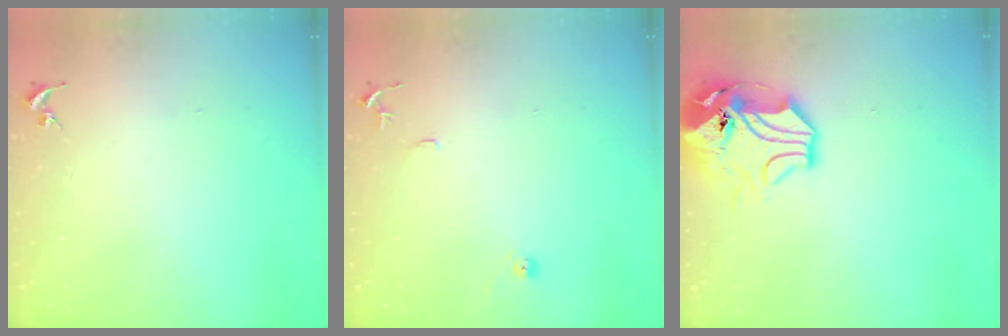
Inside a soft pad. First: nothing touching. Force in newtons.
{"total": 9.1, "press": 9.1, "slide": 0.8}
{"total": 13.8, "press": 13.6, "slide": 2.0}